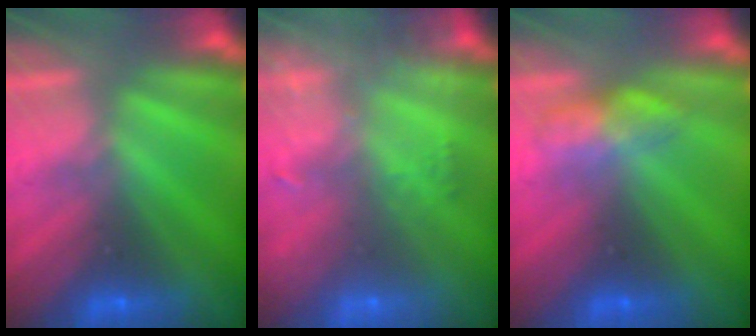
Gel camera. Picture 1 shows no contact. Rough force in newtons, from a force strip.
{"total": 9.6}
{"total": 2.8}